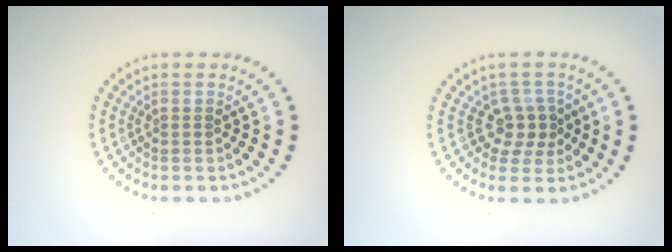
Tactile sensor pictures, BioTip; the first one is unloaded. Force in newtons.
{"total": 2.5, "press": 2.0, "slide": 1.5}